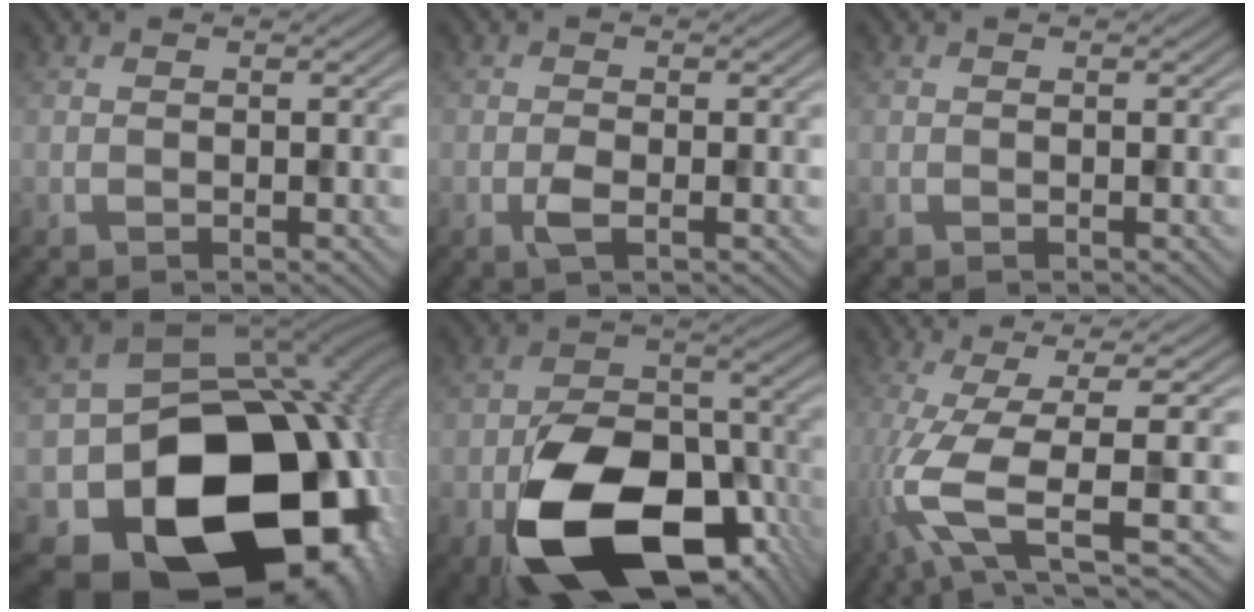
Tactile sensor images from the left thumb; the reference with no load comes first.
{"total": 1.9, "force": [-0.8, 0.6, 1.6], "torque": [-0.033, 0.000, -0.017]}
{"total": 0.0}
{"total": 23.0, "force": [-8.7, 17.0, 12.8], "torque": [-0.216, -0.054, -0.109]}
{"total": 18.7, "force": [-8.8, 10.6, 12.7], "torque": [-0.229, -0.039, -0.146]}
{"total": 11.3, "force": [-2.4, 3.0, 10.6], "torque": [-0.204, -0.008, -0.043]}